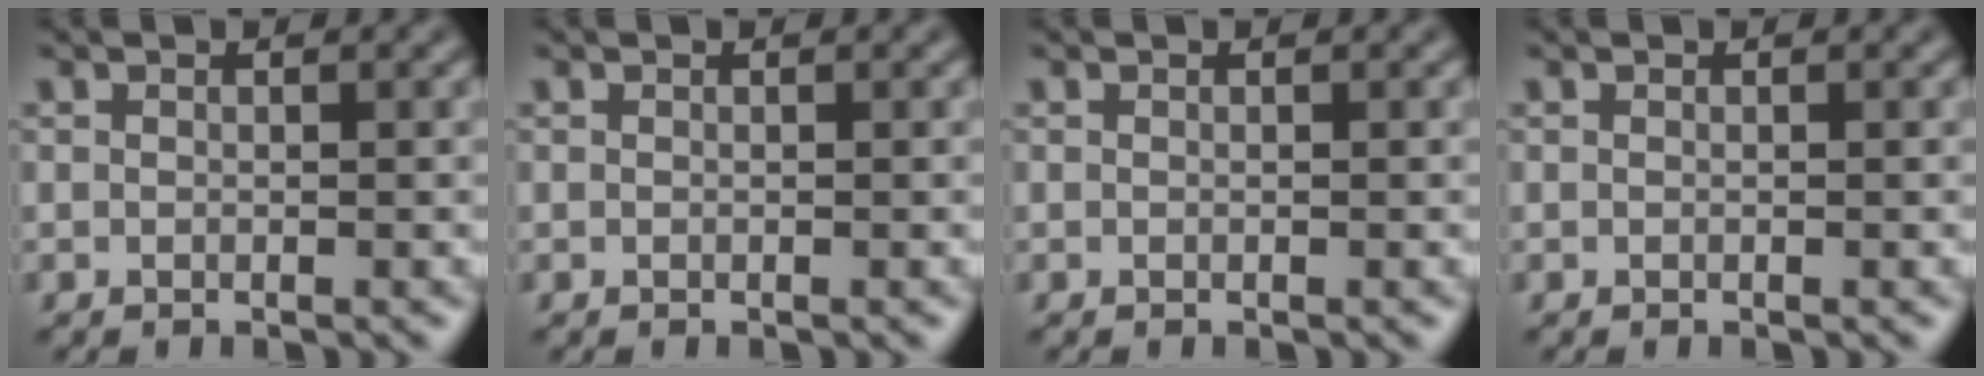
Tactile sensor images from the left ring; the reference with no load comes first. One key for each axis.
{"total": 0.0}
{"total": 0.0}
{"total": 0.0}